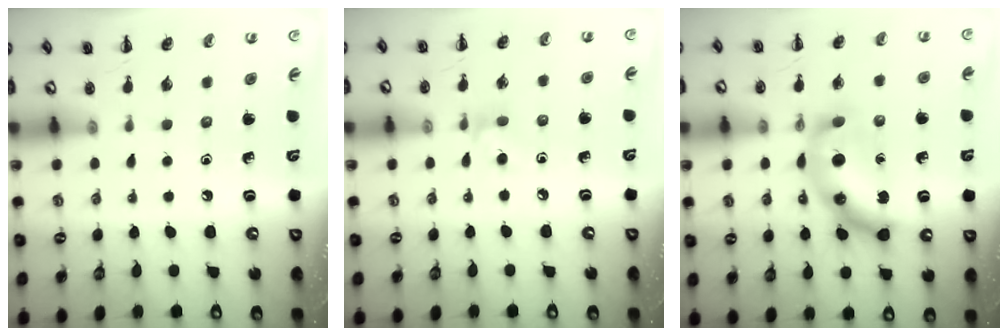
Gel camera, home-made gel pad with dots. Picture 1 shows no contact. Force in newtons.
{"total": 5.3, "press": 4.9, "slide": 2.1}
{"total": 13.4, "press": 13.4, "slide": 0.3}